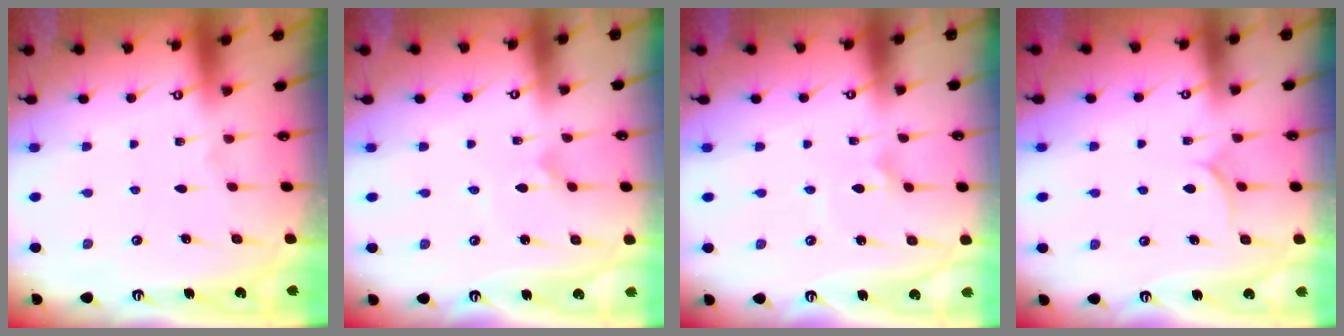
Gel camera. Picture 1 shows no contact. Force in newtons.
{"total": 1.1, "press": 1.1, "slide": 0.0}
{"total": 2.4, "press": 2.4, "slide": 0.2}
{"total": 4.4, "press": 4.4, "slide": 0.3}